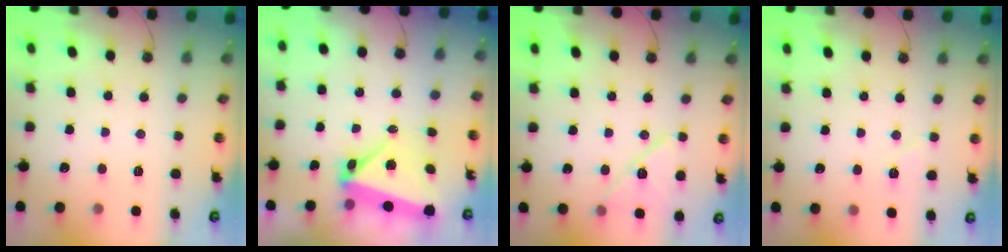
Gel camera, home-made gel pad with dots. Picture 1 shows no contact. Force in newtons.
{"total": 5.6, "press": 5.1, "slide": 2.2}
{"total": 11.2, "press": 10.3, "slide": 4.5}
{"total": 5.6, "press": 5.3, "slide": 1.5}